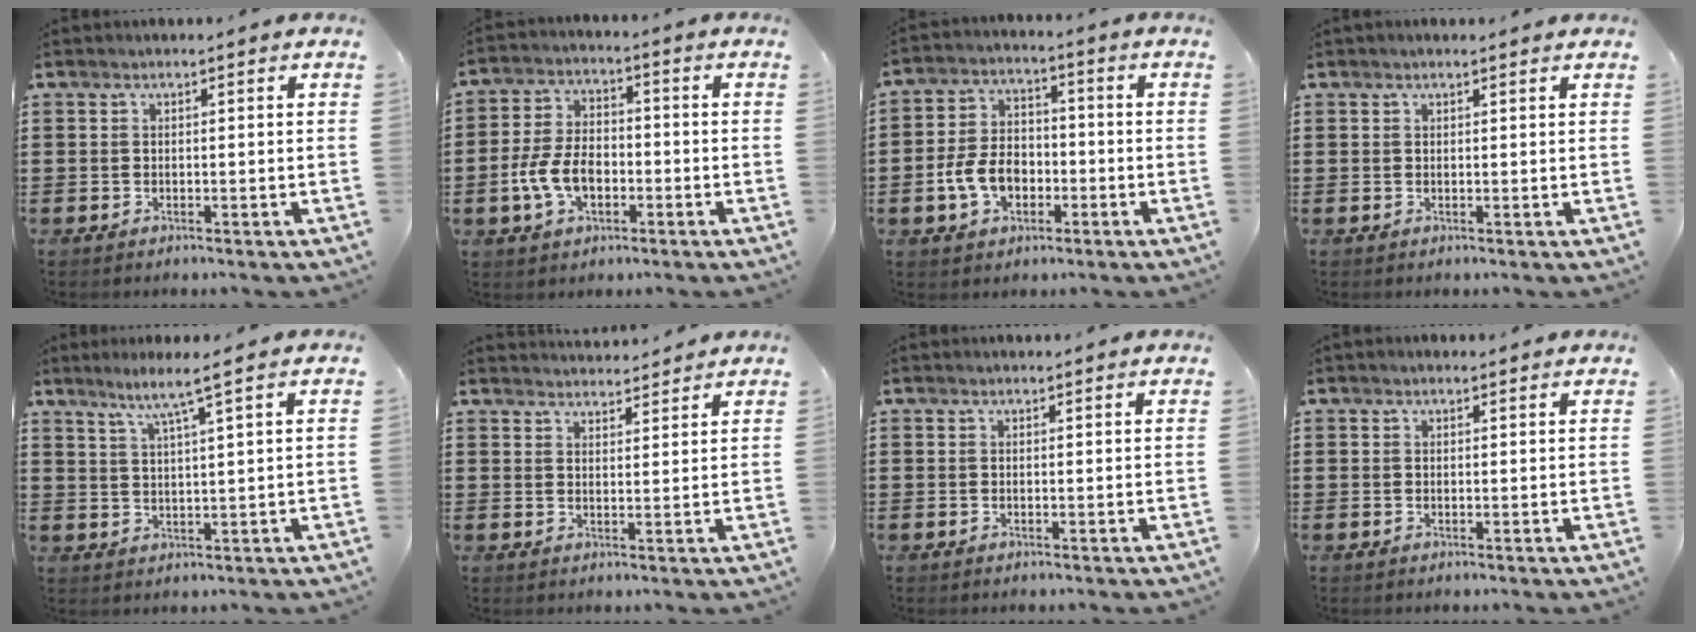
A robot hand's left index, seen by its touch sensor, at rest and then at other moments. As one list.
[{"total": 7.7, "force": [-2.4, 4.5, 5.8], "torque": [-0.142, 0.001, -0.052]}, {"total": 7.7, "force": [-2.6, 5.2, 5.1], "torque": [-0.125, 0.006, -0.056]}, {"total": 0.6, "force": [0.5, 0.2, 0.4], "torque": [-0.009, 0.001, 0.009]}, {"total": 4.4, "force": [2.9, -0.7, 3.2], "torque": [-0.072, -0.009, 0.046]}, {"total": 3.0, "force": [3.0, 0.1, -0.1], "torque": [-0.006, -0.011, 0.057]}, {"total": 0.6, "force": [0.6, 0.0, 0.2], "torque": [-0.006, -0.002, 0.013]}, {"total": 1.0, "force": [0.8, 0.3, 0.3], "torque": [-0.008, 0.002, 0.016]}]